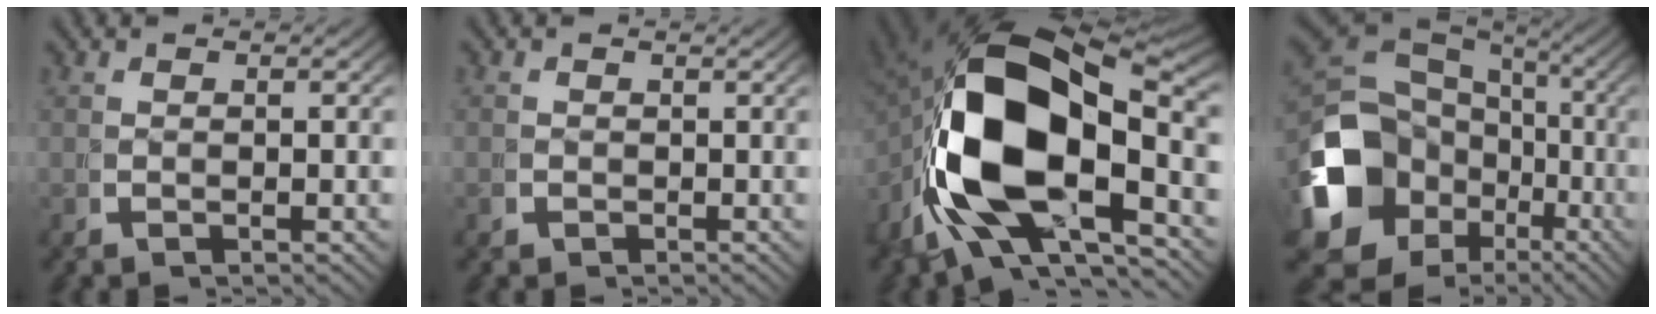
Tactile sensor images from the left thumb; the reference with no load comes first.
{"total": 1.6, "force": [-0.7, 1.3, -0.7], "torque": [0.012, -0.011, -0.013]}
{"total": 21.3, "force": [-0.9, 12.8, 17.0], "torque": [-0.361, -0.052, 0.011]}
{"total": 15.2, "force": [-2.6, 11.6, 9.4], "torque": [-0.209, -0.060, -0.009]}